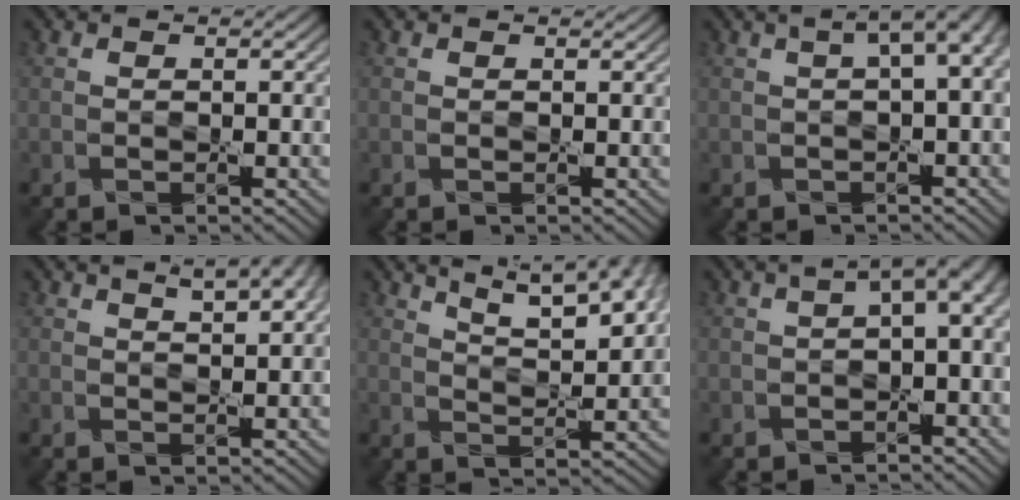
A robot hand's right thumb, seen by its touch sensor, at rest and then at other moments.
{"total": 0.0}
{"total": 4.1, "force": [1.0, 1.2, 3.8], "torque": [-0.046, 0.015, 0.016]}
{"total": 6.6, "force": [3.7, 2.2, 4.9], "torque": [-0.061, 0.022, 0.037]}
{"total": 12.2, "force": [7.8, 4.0, 8.5], "torque": [-0.129, 0.022, 0.105]}
{"total": 4.4, "force": [0.6, 1.7, 4.0], "torque": [-0.050, 0.009, 0.009]}